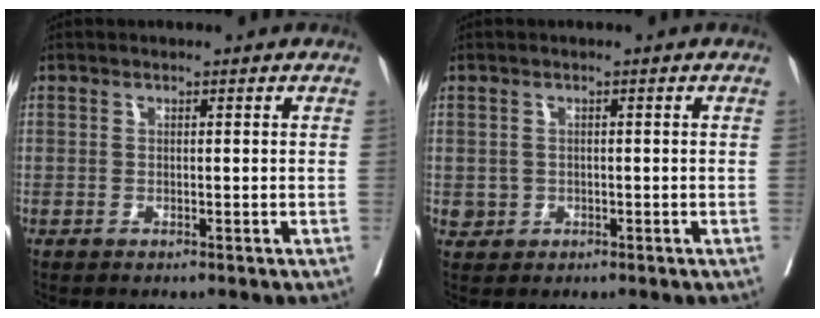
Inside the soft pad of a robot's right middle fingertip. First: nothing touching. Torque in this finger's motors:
{"motor_torque": [0.20, -0.11, 0.02, 0.00]}